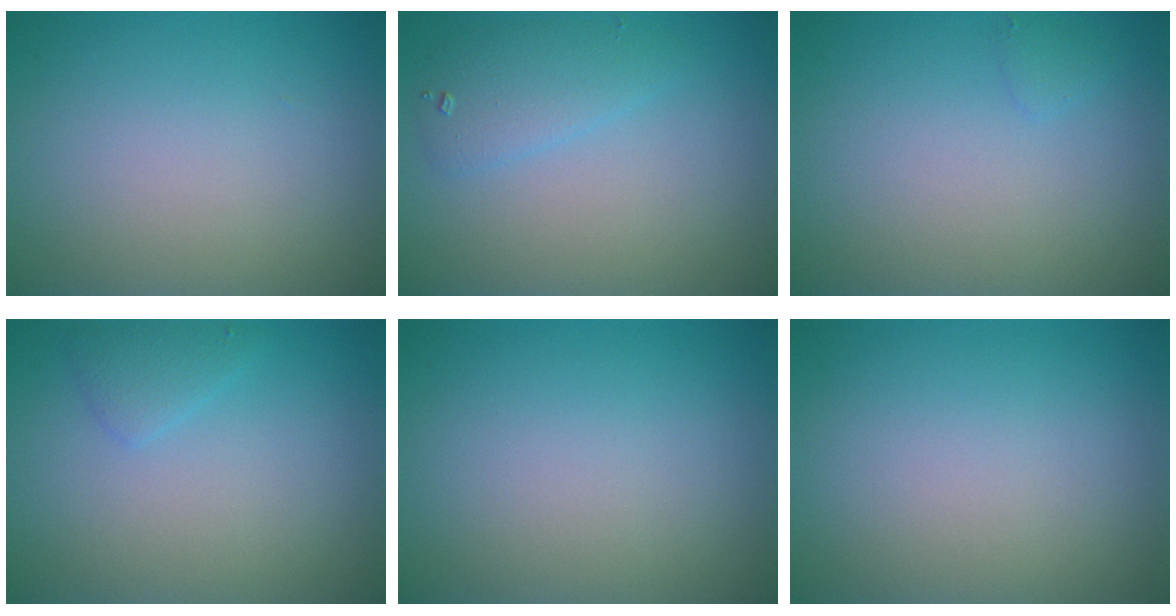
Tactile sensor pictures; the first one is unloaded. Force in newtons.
{"total": 2.4, "press": 2.4, "slide": 0.1}
{"total": 0.6, "press": 0.6, "slide": 0.0}
{"total": 1.4, "press": 1.4, "slide": 0.0}
{"total": 0.0}
{"total": 0.0}